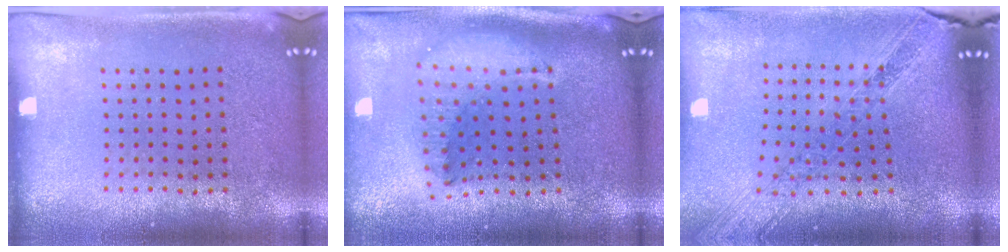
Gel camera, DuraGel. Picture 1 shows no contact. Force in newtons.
{"total": 1.8, "press": 1.5, "slide": 1.0}
{"total": 1.2, "press": 1.2, "slide": 0.3}